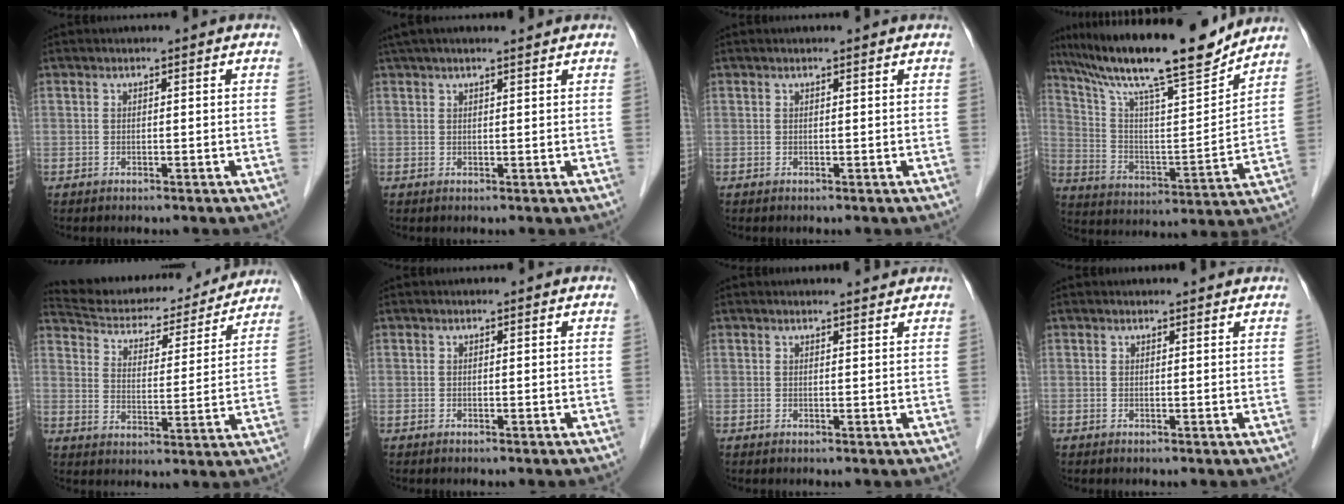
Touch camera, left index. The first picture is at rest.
{"total": 6.8, "force": [5.7, 0.4, 3.6], "torque": [-0.058, 0.035, 0.084]}
{"total": 0.9, "force": [0.9, -0.1, 0.3], "torque": [-0.012, 0.007, 0.013]}
{"total": 21.4, "force": [17.8, 1.6, 11.7], "torque": [-0.204, 0.003, 0.293]}
{"total": 20.8, "force": [19.5, 5.1, 5.2], "torque": [-0.082, -0.001, 0.270]}
{"total": 0.0}
{"total": 1.9, "force": [1.9, 0.0, 0.0], "torque": [-0.008, -0.001, 0.025]}
{"total": 2.5, "force": [2.5, 0.3, 0.3], "torque": [-0.012, 0.007, 0.028]}